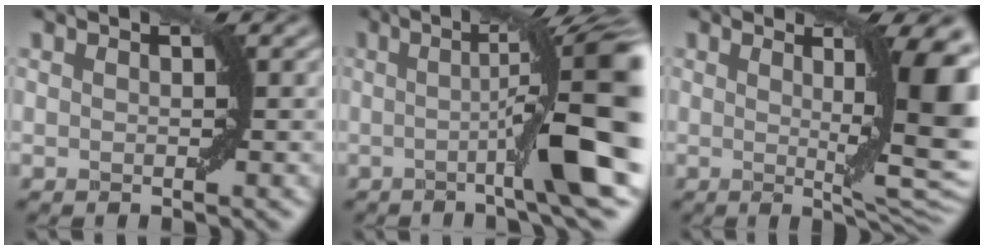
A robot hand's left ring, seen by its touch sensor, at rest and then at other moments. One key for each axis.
{"total": 8.7, "fx": -1.9, "fy": 1.6, "fz": 8.4, "tx": -0.109, "ty": 0.005, "tz": -0.027}
{"total": 10.9, "fx": 1.3, "fy": 4.6, "fz": 9.8, "tx": -0.137, "ty": -0.003, "tz": 0.030}